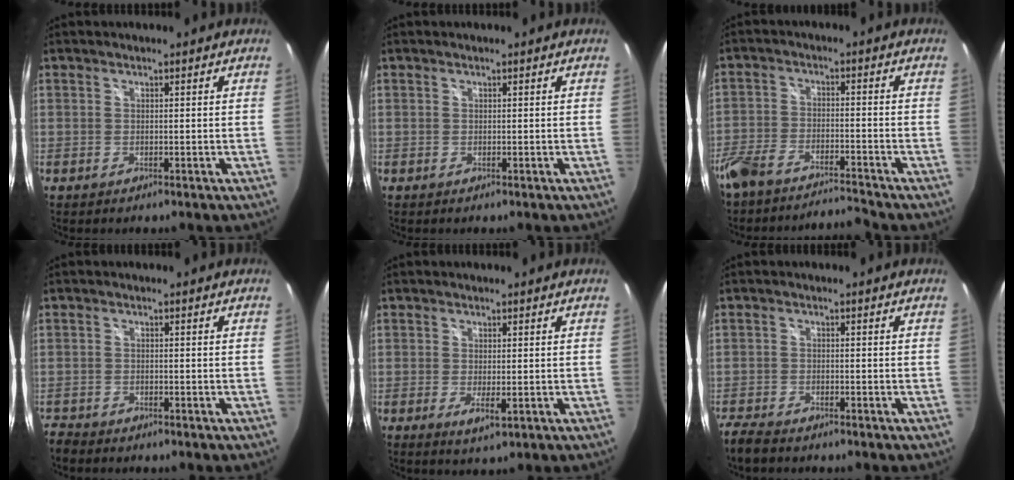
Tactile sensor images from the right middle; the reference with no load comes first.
{"total": 0.0}
{"total": 8.8, "force": [-8.2, 1.4, 2.8], "torque": [-0.079, -0.009, -0.156]}
{"total": 2.8, "force": [-2.7, 0.8, 0.4], "torque": [-0.021, -0.012, -0.058]}
{"total": 2.6, "force": [-0.4, 0.4, 2.6], "torque": [-0.045, -0.011, -0.005]}
{"total": 4.2, "force": [-3.9, 0.8, 1.6], "torque": [-0.049, -0.020, -0.081]}